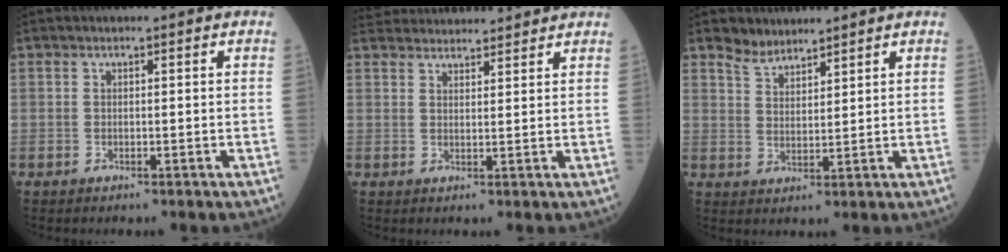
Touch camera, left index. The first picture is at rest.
{"total": 11.4, "force": [11.0, 1.6, 2.5], "torque": [-0.041, 0.034, 0.157]}
{"total": 3.2, "force": [2.9, 1.3, 0.4], "torque": [-0.012, 0.003, 0.057]}